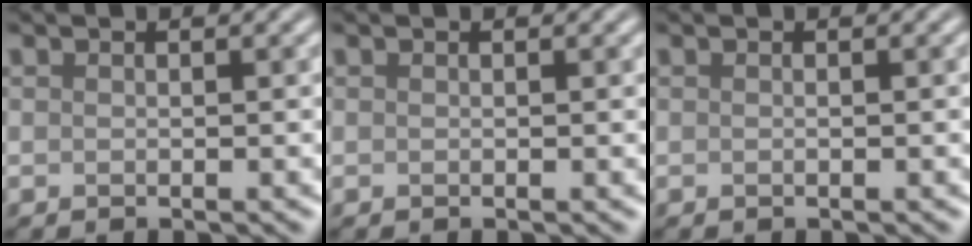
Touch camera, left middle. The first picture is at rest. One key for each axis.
{"total": 0.0}
{"total": 0.0}